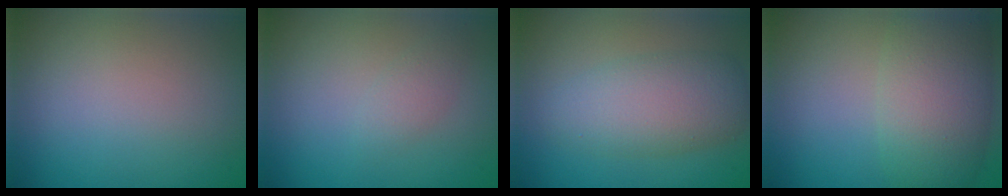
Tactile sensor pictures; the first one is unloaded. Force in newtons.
{"total": 1.3, "press": 1.3, "slide": 0.0}
{"total": 5.3, "press": 5.3, "slide": 0.0}
{"total": 7.2, "press": 7.2, "slide": 0.1}